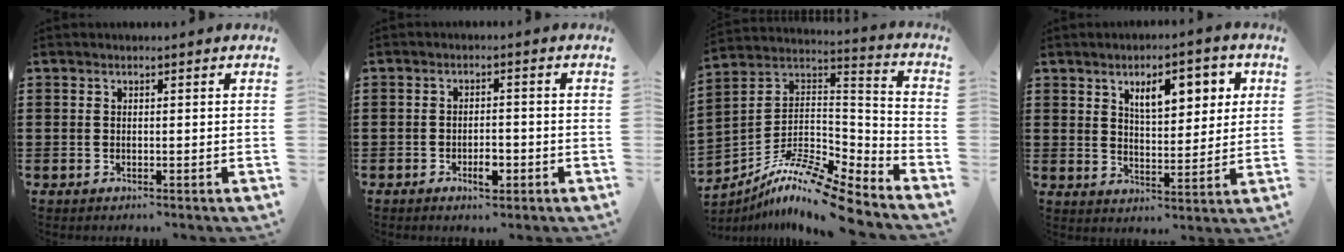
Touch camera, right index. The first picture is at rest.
{"total": 3.3, "force": [-1.6, 1.3, 2.6], "torque": [-0.044, 0.002, -0.029]}
{"total": 11.2, "force": [-9.3, 1.5, 6.1], "torque": [-0.115, 0.010, -0.187]}
{"total": 7.6, "force": [3.5, 3.2, 6.0], "torque": [-0.087, -0.004, 0.050]}